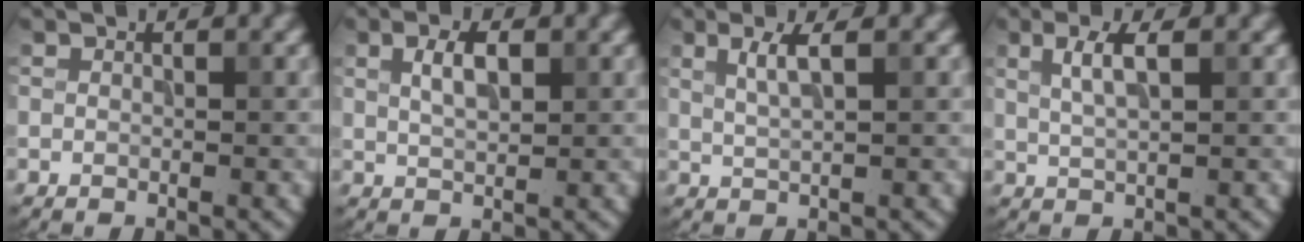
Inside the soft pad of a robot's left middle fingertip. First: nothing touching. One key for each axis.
{"total": 2.7, "fx": 0.9, "fy": 1.2, "fz": 2.2, "tx": -0.046, "ty": 0.003, "tz": 0.019}
{"total": 2.4, "fx": 1.0, "fy": 0.6, "fz": 2.1, "tx": -0.037, "ty": -0.001, "tz": 0.019}
{"total": 2.7, "fx": 1.0, "fy": 0.7, "fz": 2.4, "tx": -0.045, "ty": 0.001, "tz": 0.020}